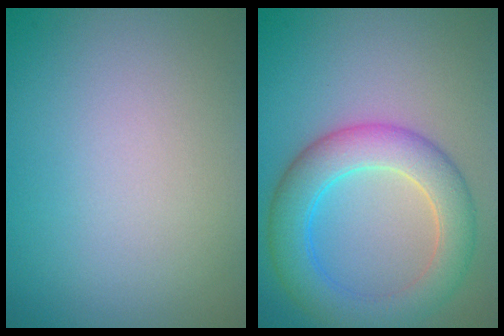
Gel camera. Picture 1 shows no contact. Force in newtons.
{"total": 6.2, "press": 6.2, "slide": 0.2}